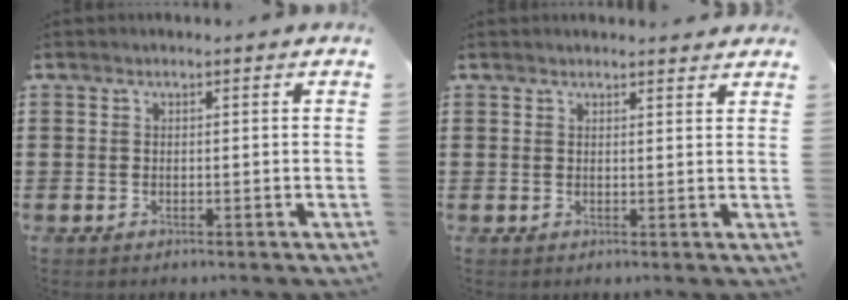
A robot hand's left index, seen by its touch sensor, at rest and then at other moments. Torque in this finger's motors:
{"motor_torque": [1.18, -0.66, 0.25, 0.06]}